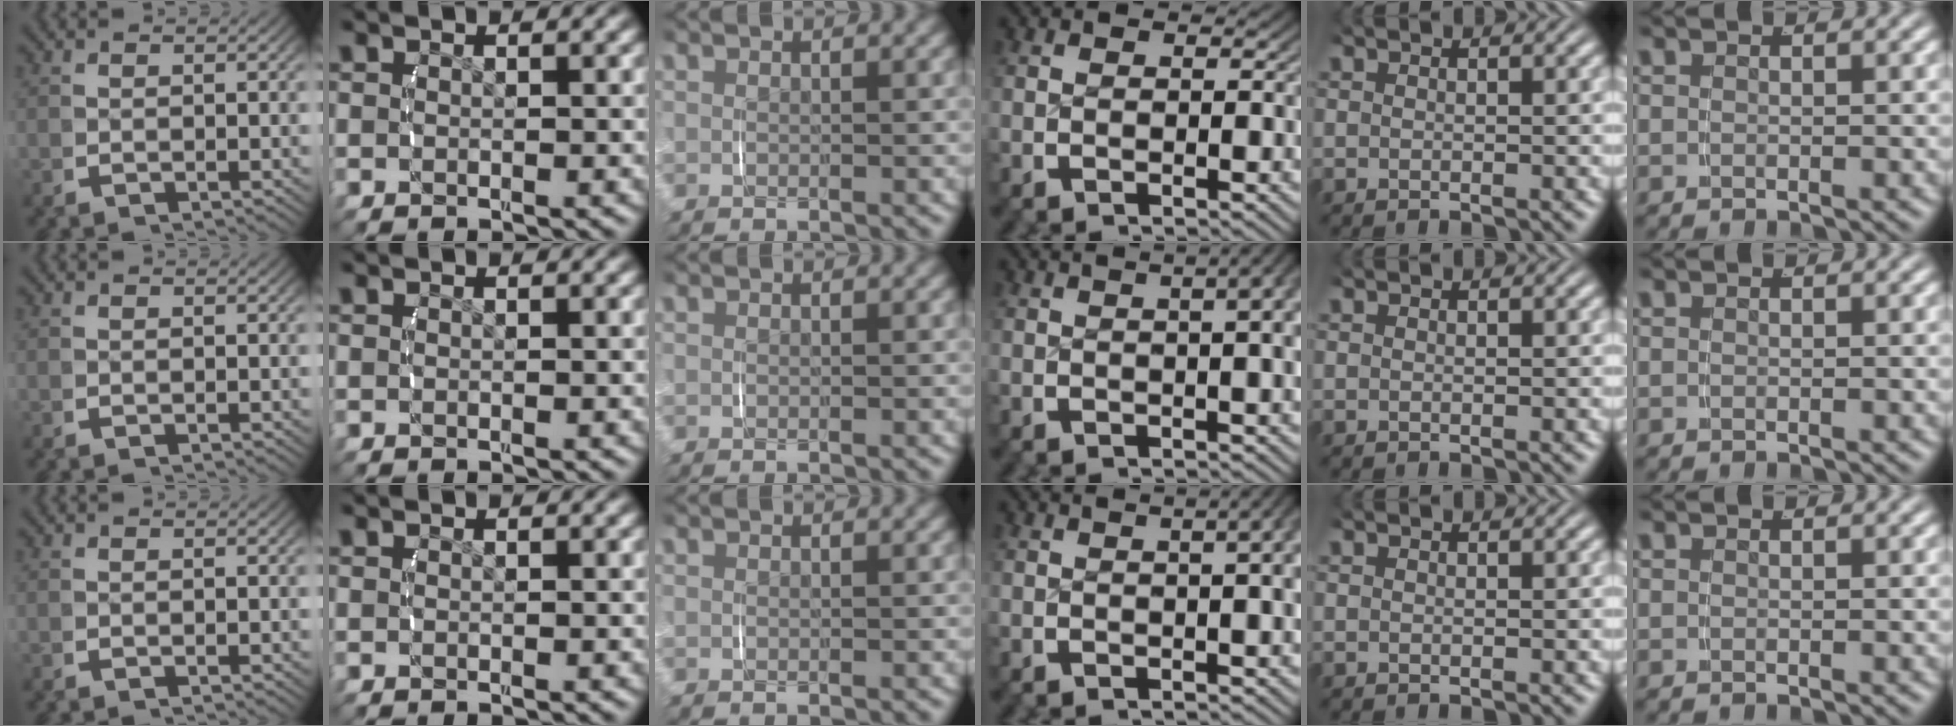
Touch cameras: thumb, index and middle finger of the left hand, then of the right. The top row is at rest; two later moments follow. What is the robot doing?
{"motion": "lift_and_place", "object": "measuring cup"}